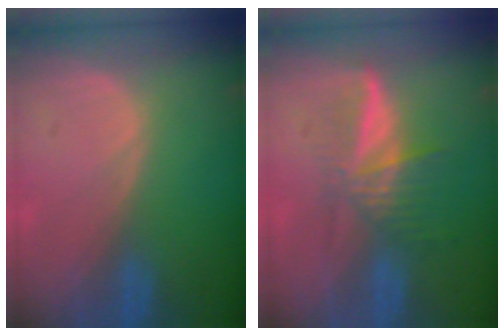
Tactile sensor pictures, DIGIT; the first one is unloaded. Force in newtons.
{"total": 5.9, "press": 5.4, "slide": 2.4}